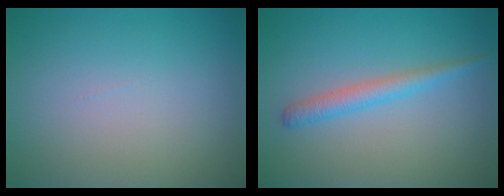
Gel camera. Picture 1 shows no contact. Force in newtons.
{"total": 2.2, "press": 2.2, "slide": 0.2}